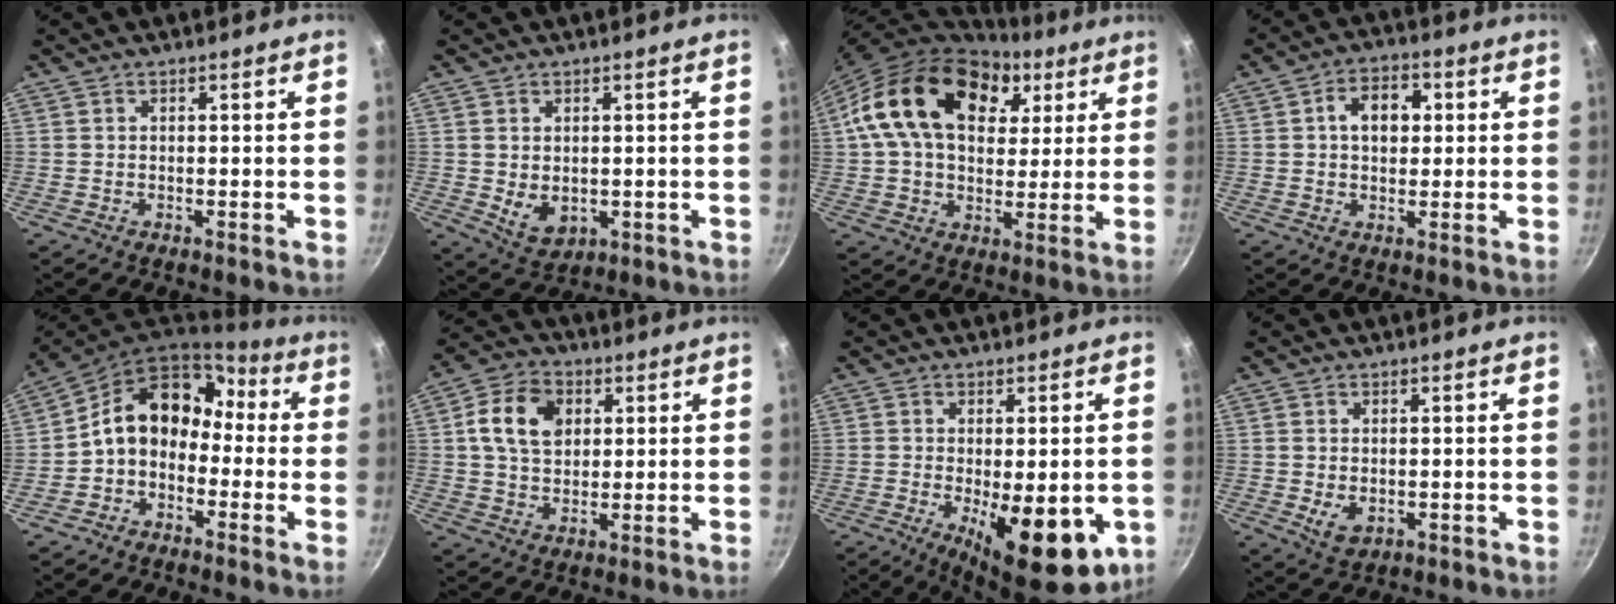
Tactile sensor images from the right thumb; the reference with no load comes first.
{"total": 6.0, "force": [0.0, 4.4, 4.1], "torque": [-0.062, -0.012, 0.014]}
{"total": 22.2, "force": [8.1, 14.8, 14.4], "torque": [-0.233, 0.001, 0.128]}
{"total": 7.3, "force": [1.3, 5.3, 5.0], "torque": [-0.047, 0.009, 0.013]}
{"total": 12.5, "force": [-1.1, 9.8, 7.6], "torque": [-0.090, 0.061, -0.040]}
{"total": 10.8, "force": [2.7, 7.9, 6.8], "torque": [-0.107, 0.007, 0.038]}
{"total": 15.2, "force": [-4.0, 6.1, 13.4], "torque": [-0.163, -0.006, -0.043]}
{"total": 4.1, "force": [-0.5, 2.9, 2.9], "torque": [-0.050, -0.010, -0.001]}